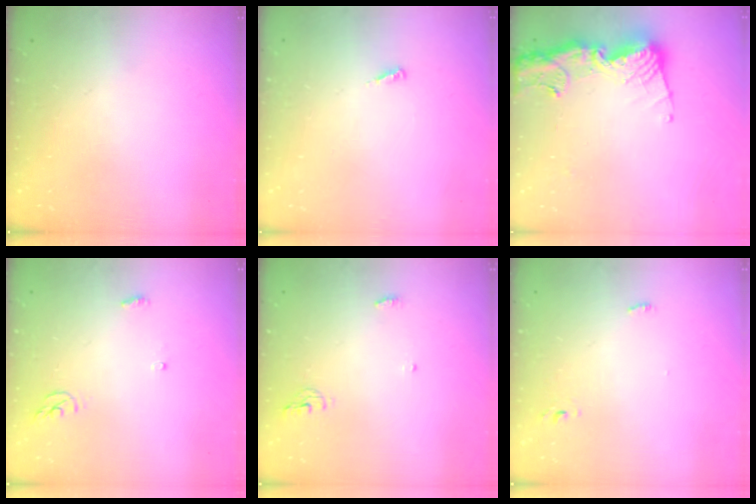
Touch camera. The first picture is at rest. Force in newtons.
{"total": 2.1, "press": 2.1, "slide": 0.1}
{"total": 15.2, "press": 15.1, "slide": 1.5}
{"total": 3.8, "press": 3.8, "slide": 0.3}
{"total": 7.2, "press": 4.7, "slide": 5.5}
{"total": 2.7, "press": 2.6, "slide": 0.9}